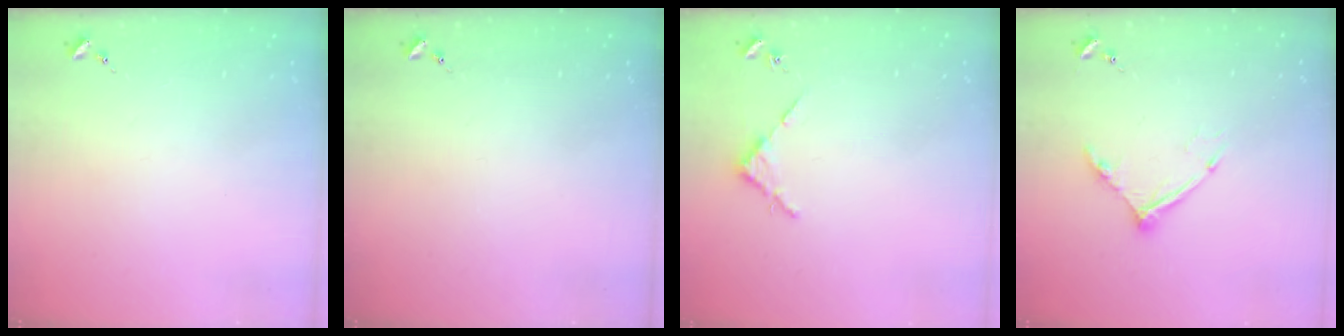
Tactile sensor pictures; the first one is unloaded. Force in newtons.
{"total": 0.0}
{"total": 2.7, "press": 2.7, "slide": 0.3}
{"total": 10.5, "press": 10.5, "slide": 1.0}